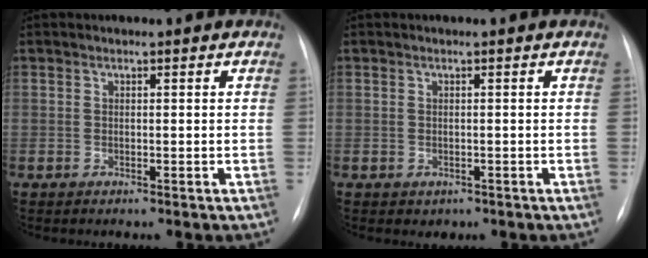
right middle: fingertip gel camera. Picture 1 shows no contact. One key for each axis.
{"total": 1.2, "fx": -0.5, "fy": 1.0, "fz": 0.4, "tx": -0.004, "ty": 0.002, "tz": 0.000}